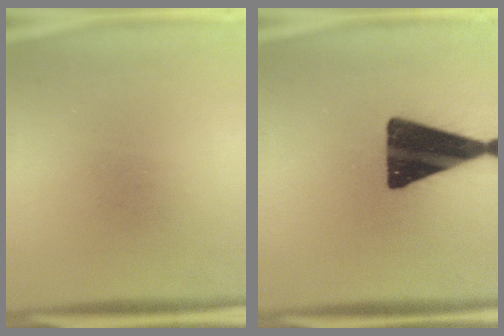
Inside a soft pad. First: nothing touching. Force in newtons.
{"total": 18.4}